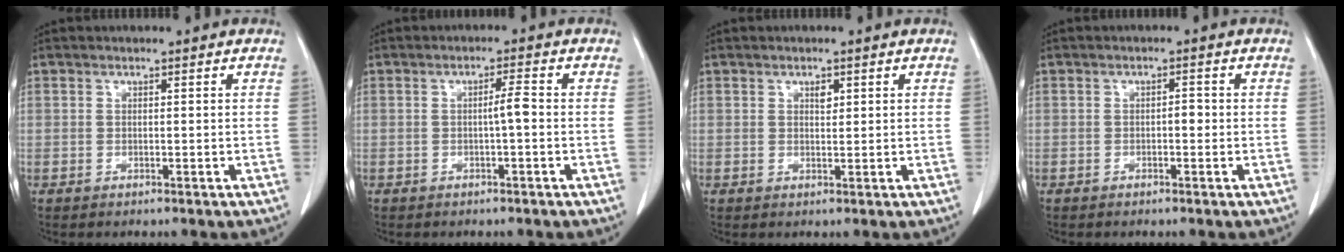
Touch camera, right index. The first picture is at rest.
{"total": 2.2, "force": [-0.3, 0.0, 2.2], "torque": [-0.035, 0.003, -0.005]}
{"total": 1.4, "force": [0.7, 0.7, 0.9], "torque": [-0.012, -0.004, 0.012]}
{"total": 1.2, "force": [-0.2, 0.6, 1.1], "torque": [-0.012, 0.004, -0.006]}